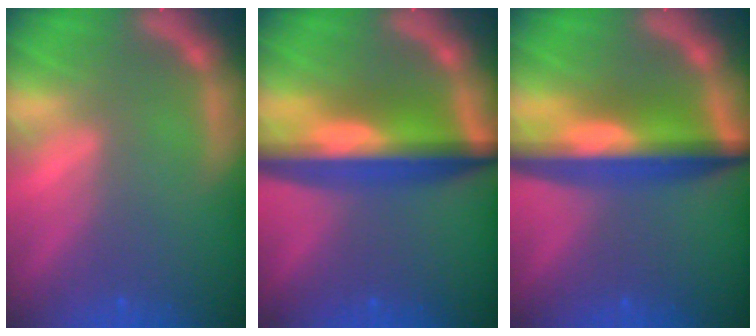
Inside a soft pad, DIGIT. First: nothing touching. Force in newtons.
{"total": 9.6}
{"total": 9.0}